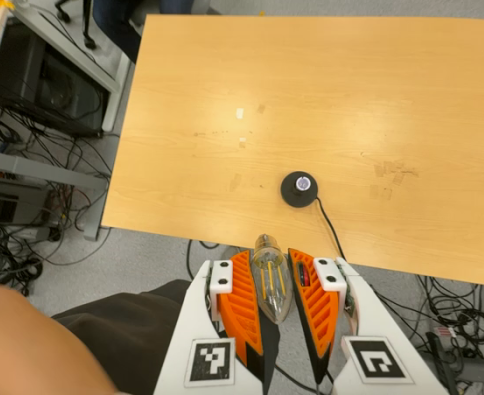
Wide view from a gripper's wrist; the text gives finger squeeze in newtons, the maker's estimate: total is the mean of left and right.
{"total": 14.0, "left": 14.9, "right": 13.0}